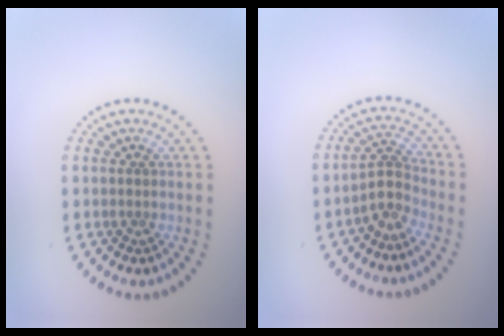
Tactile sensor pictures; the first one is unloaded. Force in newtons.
{"total": 2.6, "press": 1.8, "slide": 1.9}